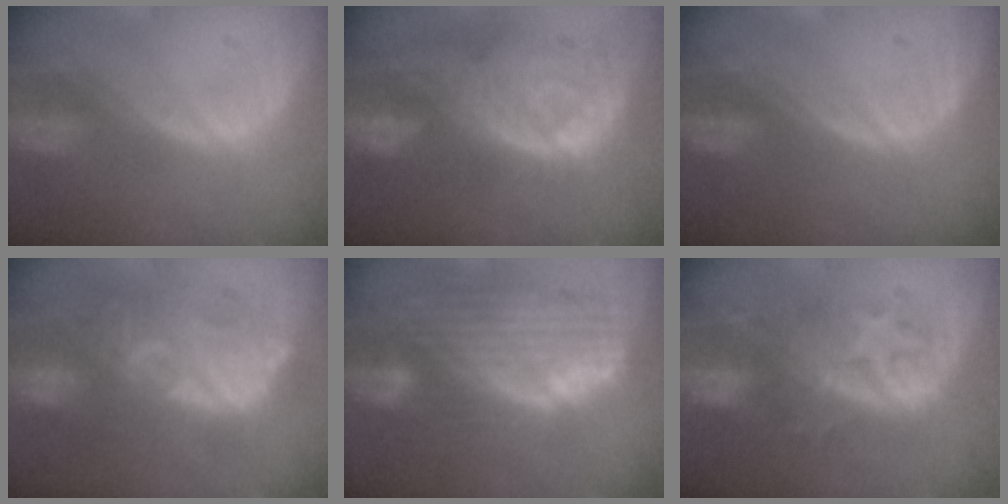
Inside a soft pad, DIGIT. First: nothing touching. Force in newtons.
{"total": 11.3, "press": 9.7, "slide": 5.7}
{"total": 0.0}
{"total": 10.6, "press": 10.5, "slide": 1.1}
{"total": 11.6, "press": 9.9, "slide": 6.1}
{"total": 8.7, "press": 8.5, "slide": 1.6}